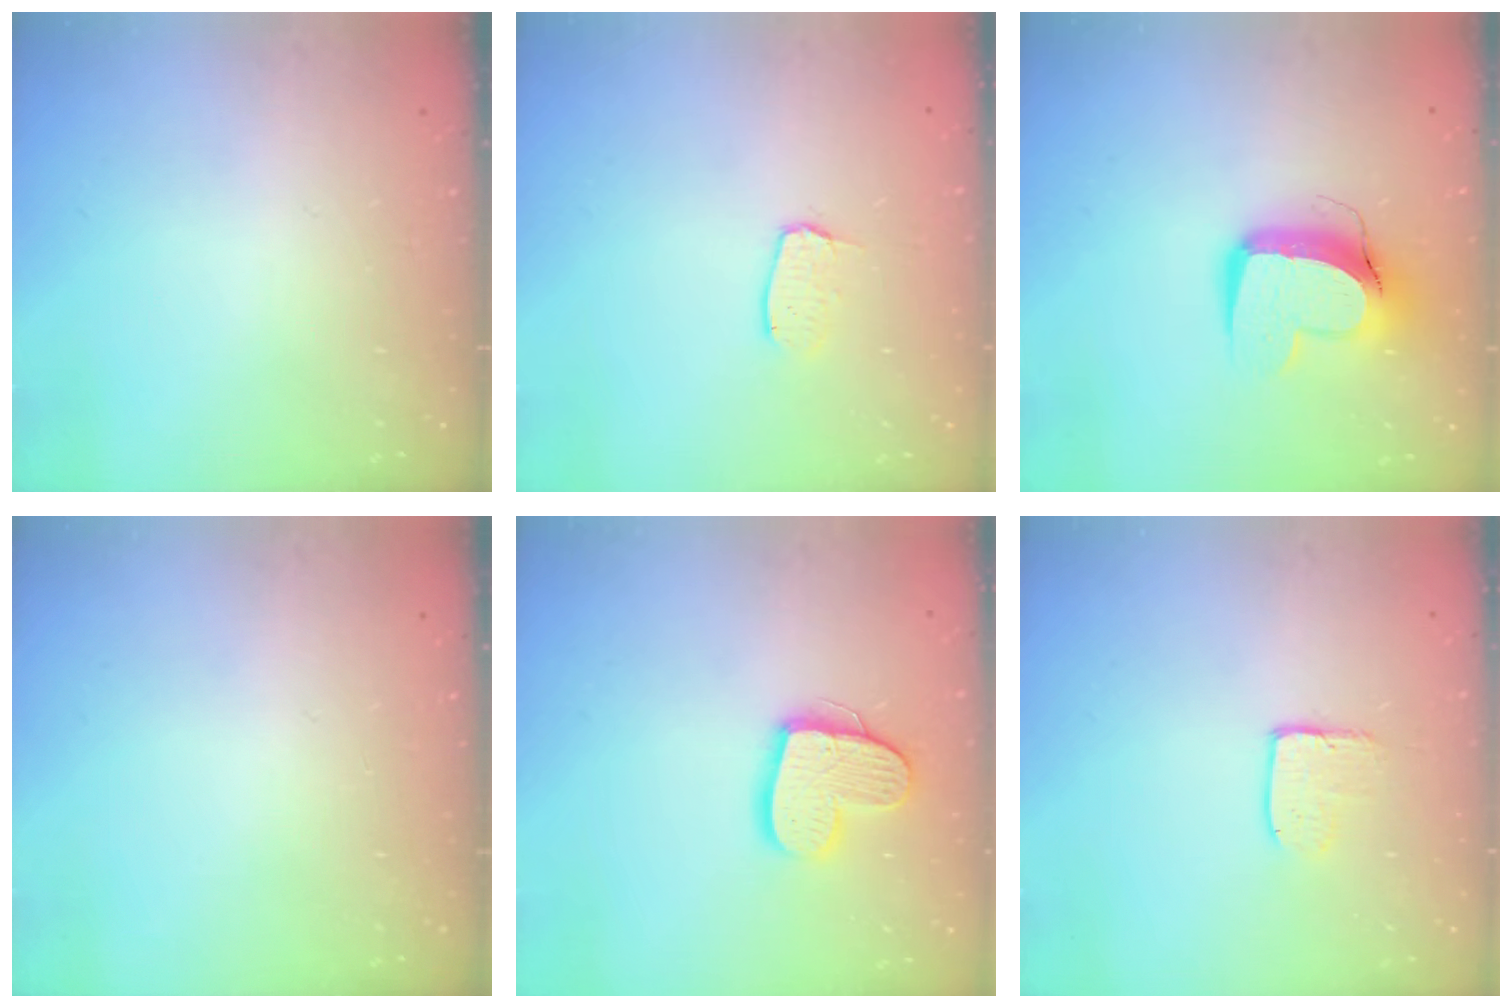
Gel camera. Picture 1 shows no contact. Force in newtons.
{"total": 4.5, "press": 4.4, "slide": 0.3}
{"total": 13.0, "press": 12.9, "slide": 1.7}
{"total": 0.0}
{"total": 13.4, "press": 13.4, "slide": 0.8}
{"total": 3.8, "press": 3.8, "slide": 0.3}